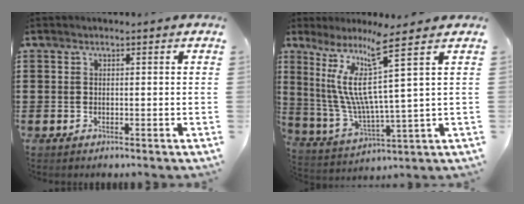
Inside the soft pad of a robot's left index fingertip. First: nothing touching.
{"total": 11.1, "force": [5.8, 0.3, 9.4], "torque": [-0.222, -0.043, 0.088]}